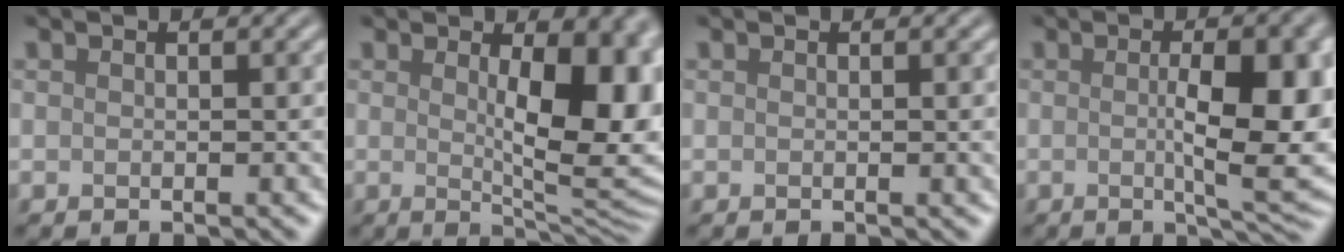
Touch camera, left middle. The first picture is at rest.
{"total": 9.6, "force": [1.2, 3.4, 8.9], "torque": [-0.109, -0.006, 0.025]}
{"total": 0.9, "force": [0.0, 0.2, 0.9], "torque": [-0.008, 0.001, -0.001]}
{"total": 9.1, "force": [0.0, 2.4, 8.8], "torque": [-0.119, -0.007, 0.005]}